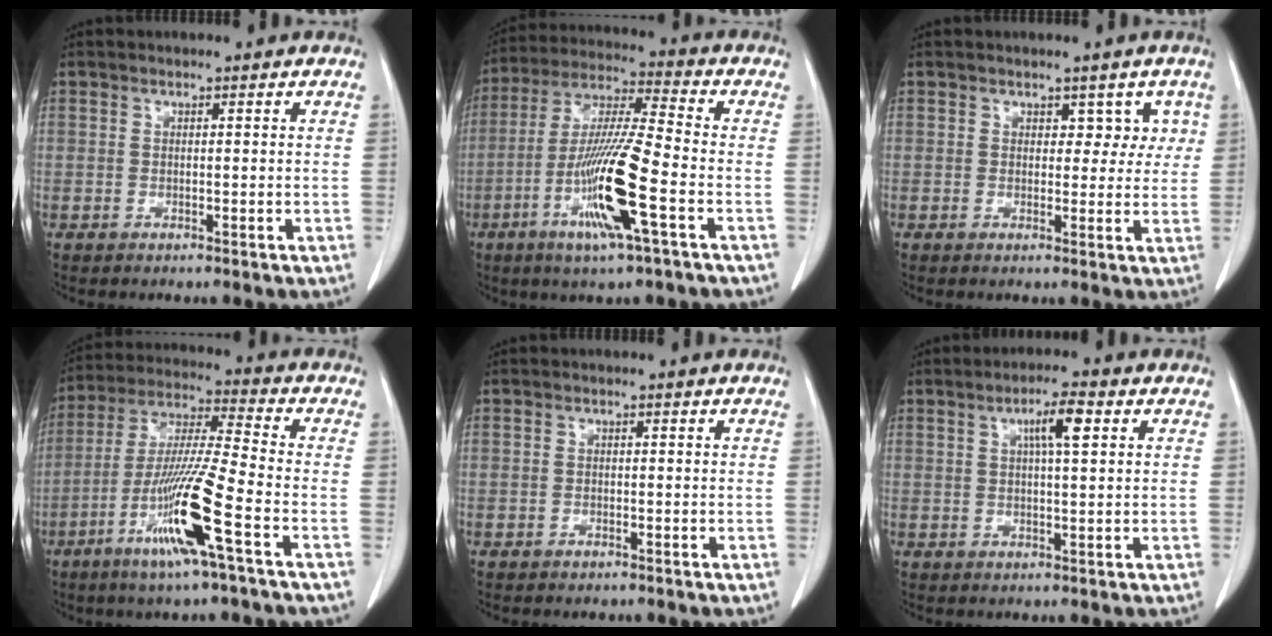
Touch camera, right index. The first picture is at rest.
{"total": 14.5, "force": [-5.1, 0.1, 13.6], "torque": [-0.270, -0.015, -0.100]}
{"total": 3.5, "force": [1.5, 2.5, 2.0], "torque": [-0.001, 0.008, 0.016]}
{"total": 14.2, "force": [-6.2, -0.8, 12.8], "torque": [-0.255, -0.017, -0.119]}
{"total": 0.7, "force": [-0.6, 0.4, 0.2], "torque": [-0.008, 0.000, -0.006]}
{"total": 4.6, "force": [1.6, 0.5, 4.3], "torque": [-0.076, 0.006, 0.028]}